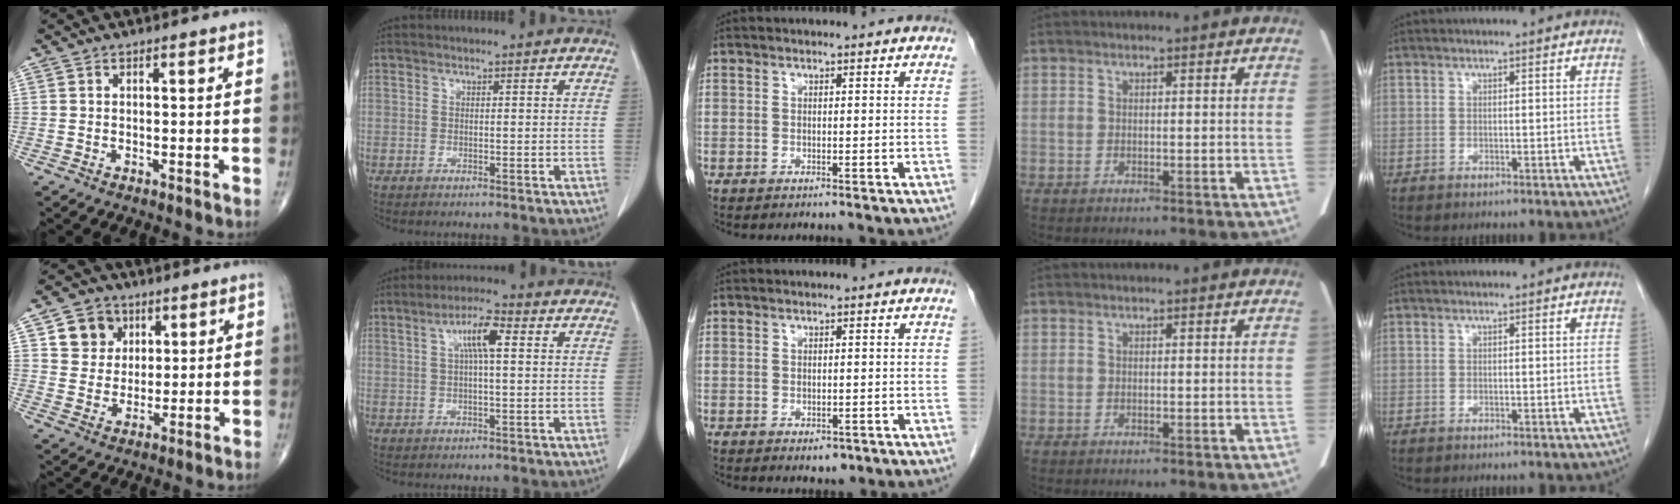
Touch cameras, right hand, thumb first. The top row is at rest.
{"thumb": {"total": 8.0, "force": [3.3, 6.9, 2.3], "torque": [-0.007, -0.010, 0.057]}, "index": {"total": 6.3, "force": [1.7, 1.4, 5.9], "torque": [-0.112, 0.016, 0.032]}, "middle": {"total": 1.6, "force": [-0.9, 1.0, 0.9], "torque": [-0.009, 0.002, -0.005]}}